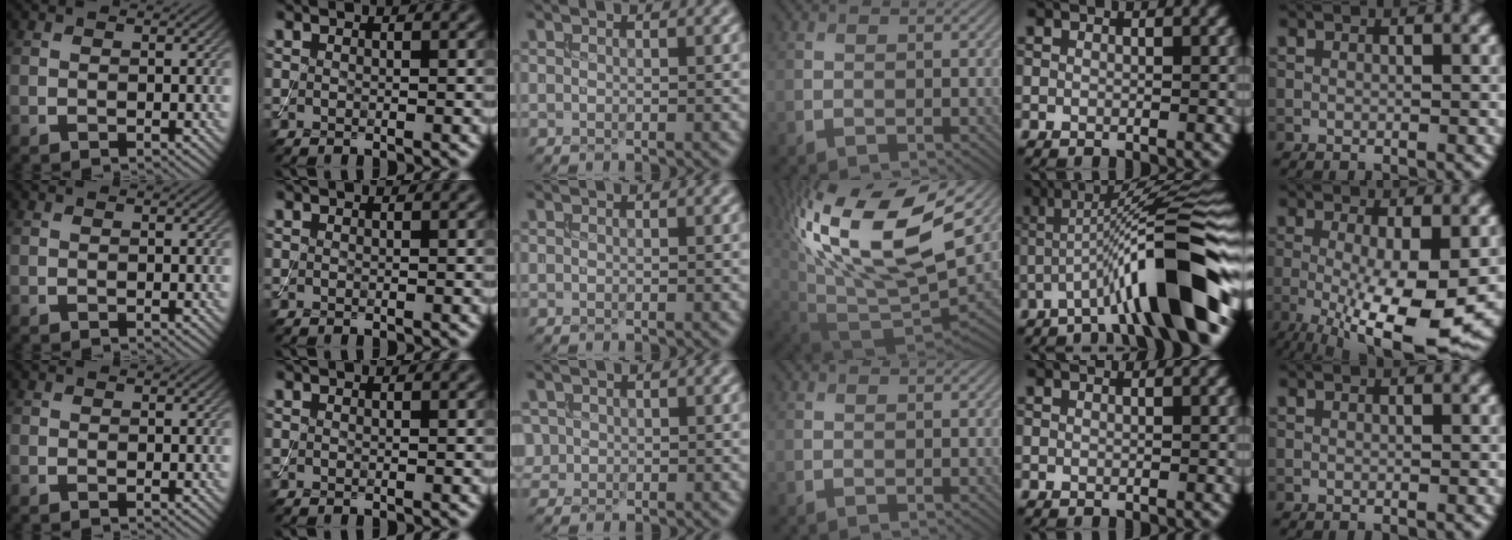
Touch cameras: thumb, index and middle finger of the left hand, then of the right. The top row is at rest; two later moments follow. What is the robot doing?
{"motion": "assemble", "object": "toy tower of hanoi"}